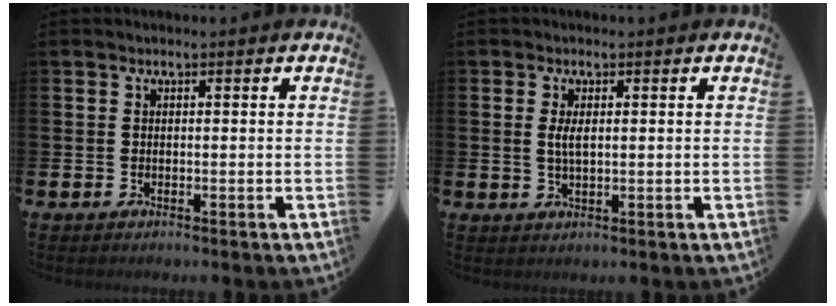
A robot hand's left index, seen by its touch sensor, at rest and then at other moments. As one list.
[{"total": 2.4, "force": [0.6, 0.9, 2.2], "torque": [-0.039, 0.002, 0.007]}]